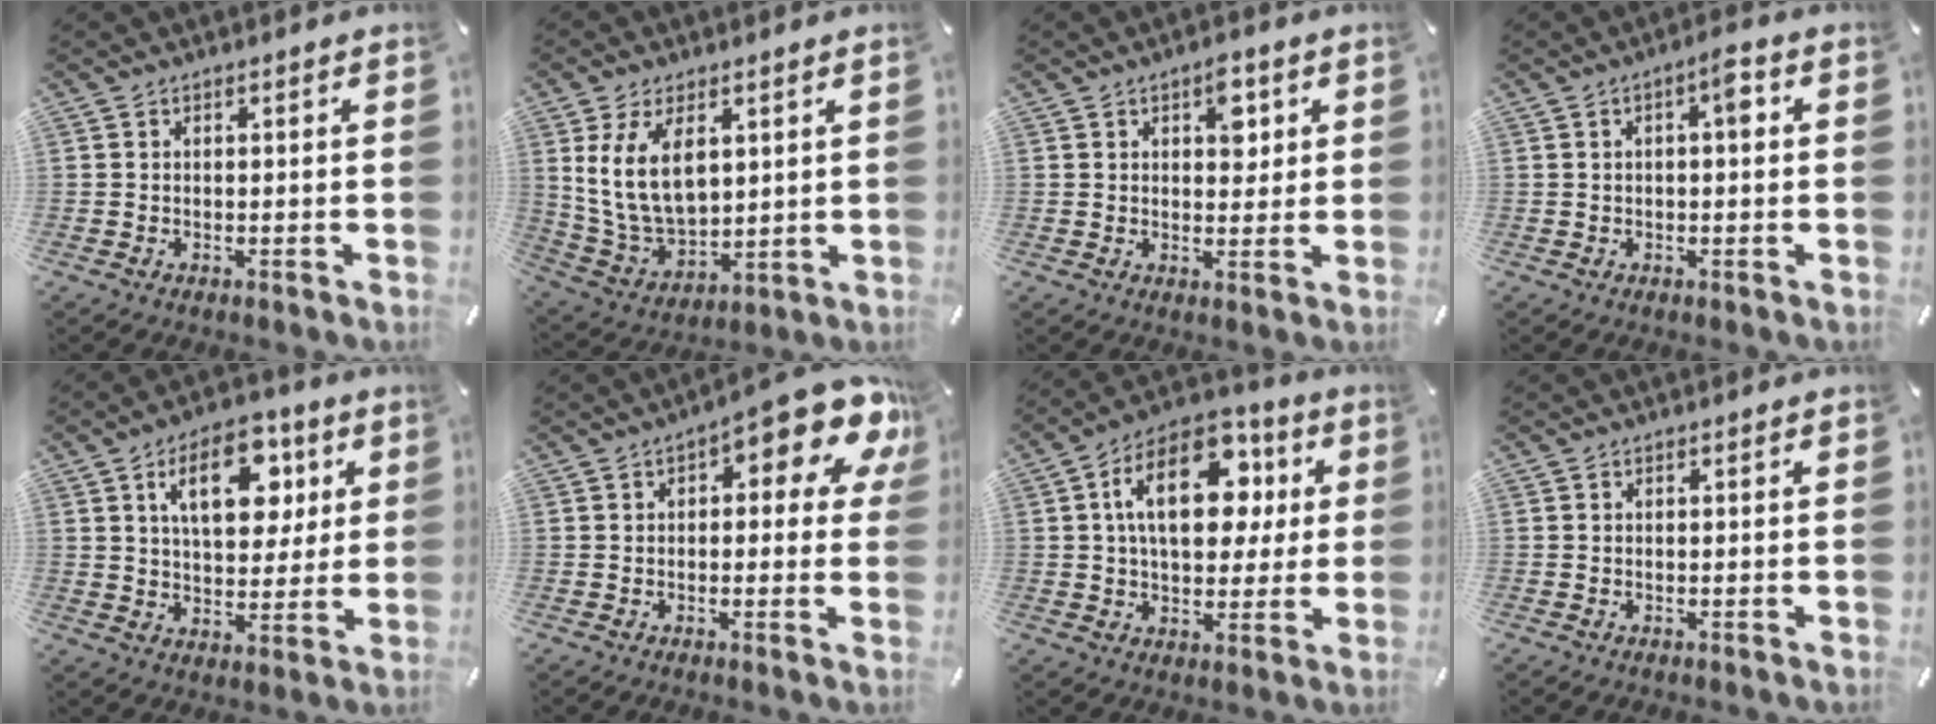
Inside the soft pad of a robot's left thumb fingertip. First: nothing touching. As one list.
[{"total": 12.5, "force": [4.2, 8.1, 8.6], "torque": [-0.199, -0.012, 0.073]}, {"total": 5.5, "force": [2.3, 3.3, 3.8], "torque": [-0.033, -0.011, 0.031]}, {"total": 4.0, "force": [1.1, 1.2, 3.6], "torque": [-0.056, 0.002, 0.011]}, {"total": 15.0, "force": [5.9, 8.9, 10.6], "torque": [-0.150, -0.005, 0.098]}, {"total": 11.9, "force": [6.4, 4.4, 9.0], "torque": [-0.118, -0.046, 0.107]}, {"total": 18.9, "force": [5.0, 11.6, 14.0], "torque": [-0.247, 0.001, 0.083]}, {"total": 0.0}]